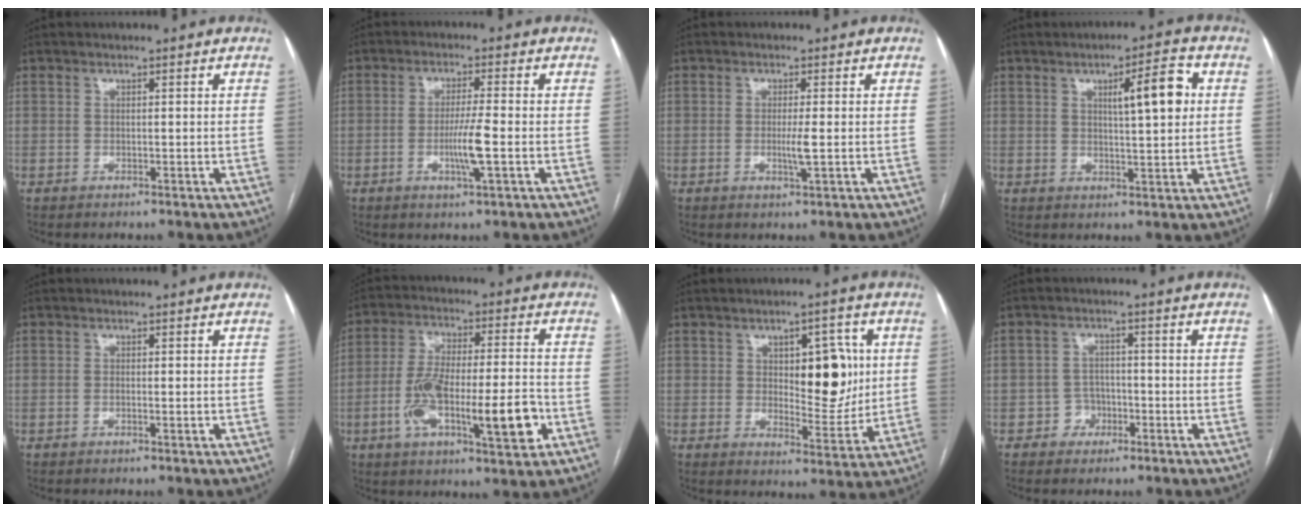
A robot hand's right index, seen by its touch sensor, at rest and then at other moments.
{"total": 5.7, "force": [-1.4, -0.2, 5.5], "torque": [-0.104, -0.011, -0.025]}
{"total": 2.7, "force": [-0.3, -0.1, 2.6], "torque": [-0.052, -0.007, -0.005]}
{"total": 7.8, "force": [2.1, 1.2, 7.4], "torque": [-0.110, 0.010, 0.031]}
{"total": 1.1, "force": [-0.2, 0.3, 1.1], "torque": [-0.019, -0.002, -0.001]}
{"total": 16.1, "force": [-4.7, 3.6, 14.9], "torque": [-0.264, 0.006, -0.072]}
{"total": 9.9, "force": [2.0, 4.1, 8.8], "torque": [-0.111, 0.009, 0.035]}
{"total": 3.2, "force": [-1.5, 2.8, 0.5], "torque": [0.001, 0.014, -0.026]}